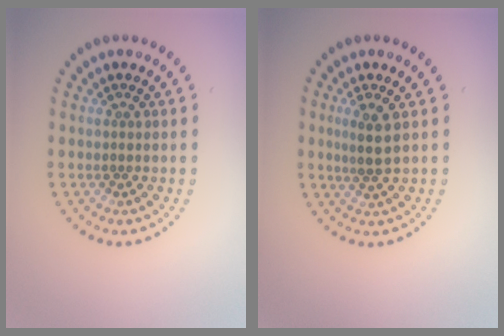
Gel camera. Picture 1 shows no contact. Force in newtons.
{"total": 2.1, "press": 1.8, "slide": 0.9}